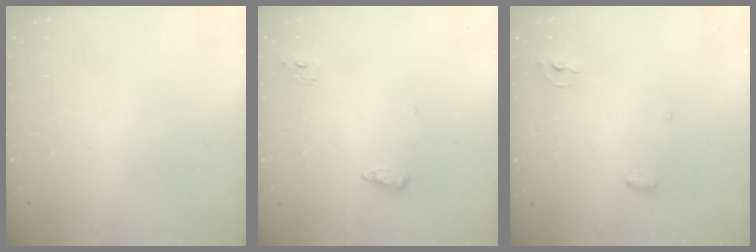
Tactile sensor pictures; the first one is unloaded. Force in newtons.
{"total": 6.3, "press": 6.1, "slide": 1.6}
{"total": 3.8, "press": 3.8, "slide": 0.3}